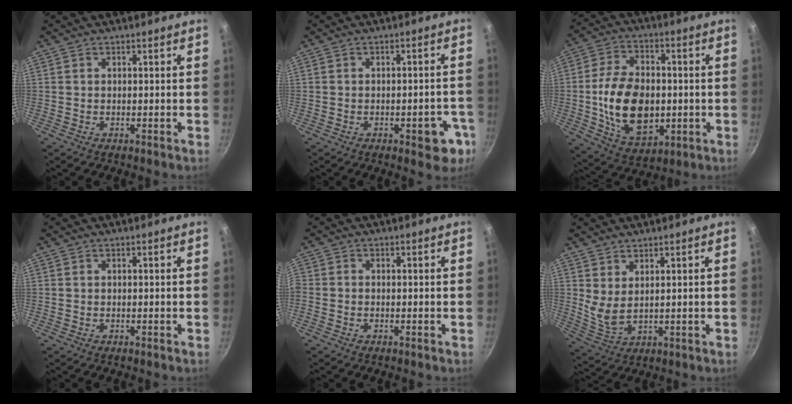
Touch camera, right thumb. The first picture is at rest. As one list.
[{"total": 7.1, "force": [-3.0, 3.3, 5.4], "torque": [-0.033, 0.020, -0.033]}, {"total": 17.8, "force": [-1.5, 11.7, 13.3], "torque": [-0.211, 0.007, -0.017]}, {"total": 0.0}, {"total": 0.8, "force": [-0.5, 0.4, 0.5], "torque": [-0.019, 0.004, -0.017]}, {"total": 4.8, "force": [2.5, 1.9, 3.6], "torque": [-0.064, -0.031, 0.058]}]